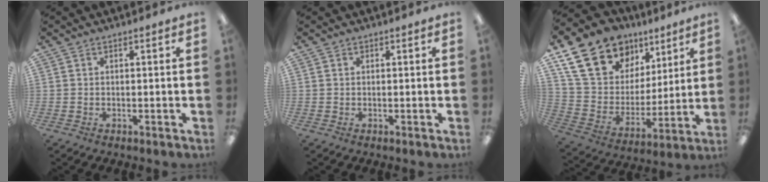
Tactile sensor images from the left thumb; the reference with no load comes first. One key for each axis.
{"total": 0.0}
{"total": 21.3, "fx": 12.5, "fy": 14.5, "fz": 9.2, "tx": -0.162, "ty": -0.054, "tz": 0.238}